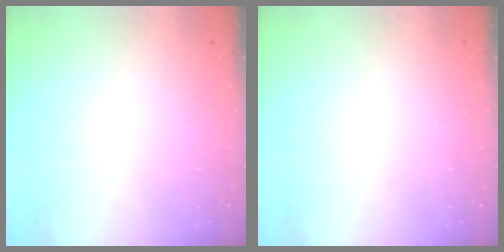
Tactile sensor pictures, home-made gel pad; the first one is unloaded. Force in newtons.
{"total": 0.0}